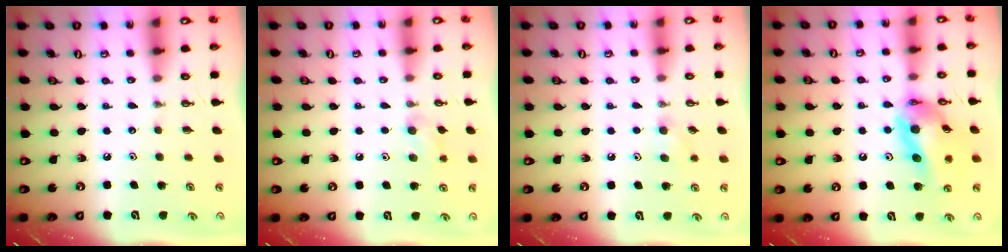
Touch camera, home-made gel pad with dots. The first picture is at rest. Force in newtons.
{"total": 7.3, "press": 7.2, "slide": 1.4}
{"total": 5.8, "press": 5.4, "slide": 2.3}
{"total": 15.6, "press": 15.4, "slide": 2.1}